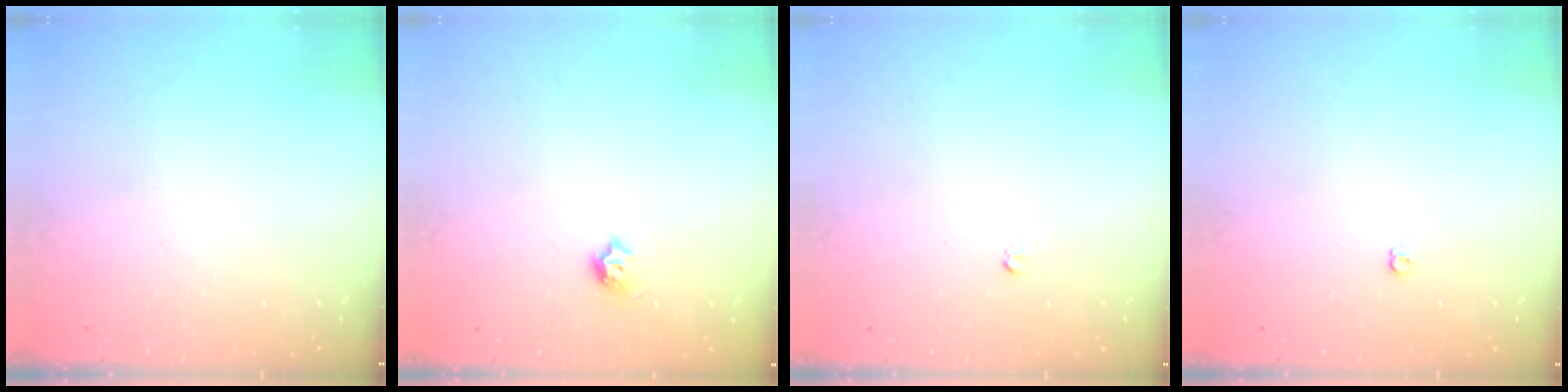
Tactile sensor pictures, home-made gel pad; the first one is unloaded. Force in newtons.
{"total": 4.1, "press": 4.0, "slide": 0.7}
{"total": 2.5, "press": 2.5, "slide": 0.2}
{"total": 3.6, "press": 3.5, "slide": 0.6}